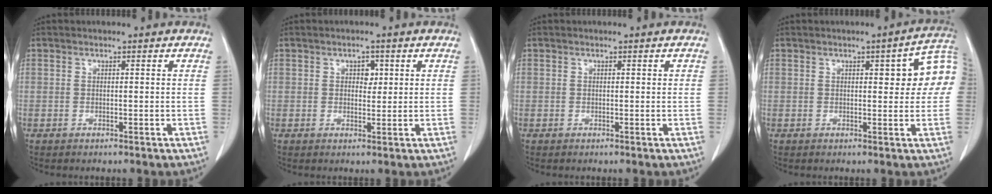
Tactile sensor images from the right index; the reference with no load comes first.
{"total": 2.1, "force": [0.7, 1.4, 1.4], "torque": [-0.016, 0.001, 0.010]}
{"total": 0.5, "force": [0.1, 0.2, 0.4], "torque": [-0.007, 0.002, 0.004]}
{"total": 8.1, "force": [1.6, 2.1, 7.6], "torque": [-0.090, 0.022, 0.015]}